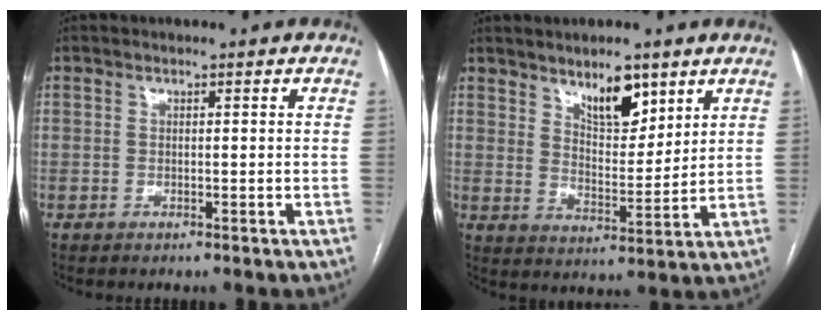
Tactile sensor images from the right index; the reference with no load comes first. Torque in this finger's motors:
{"motor_torque": [0.74, 0.75, 0.20, 0.06]}